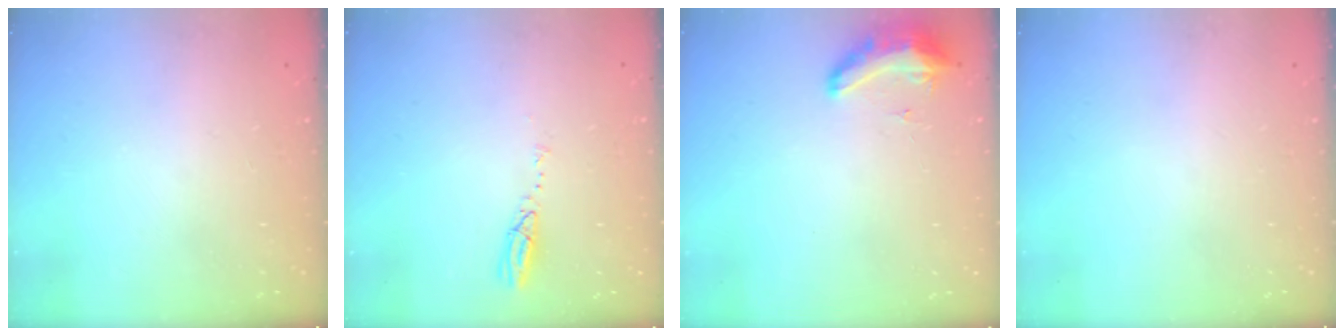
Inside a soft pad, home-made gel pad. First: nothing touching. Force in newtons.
{"total": 3.6, "press": 3.6, "slide": 0.2}
{"total": 8.5, "press": 8.3, "slide": 1.6}
{"total": 0.0}